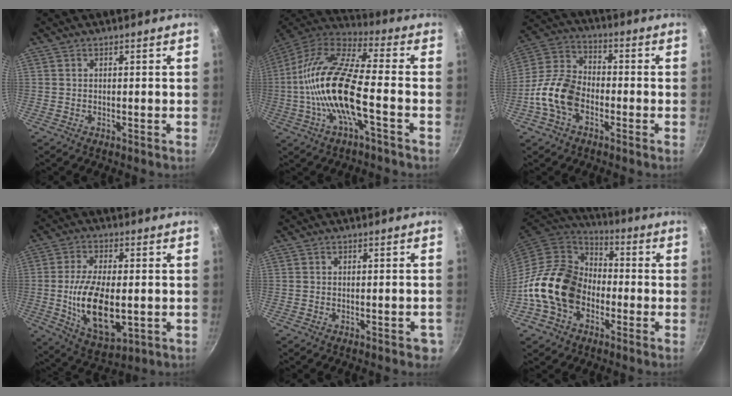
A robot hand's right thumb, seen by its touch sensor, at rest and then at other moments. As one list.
[{"total": 18.8, "force": [-3.8, 6.0, 17.4], "torque": [-0.337, 0.038, -0.091]}, {"total": 11.7, "force": [-4.1, 7.7, 7.8], "torque": [-0.131, 0.039, -0.097]}, {"total": 13.4, "force": [-1.5, 6.6, 11.6], "torque": [-0.207, -0.008, -0.019]}, {"total": 3.1, "force": [-1.4, 1.6, 2.3], "torque": [-0.015, 0.012, -0.011]}, {"total": 17.1, "force": [-4.4, 13.1, 10.1], "torque": [-0.146, 0.046, -0.096]}]